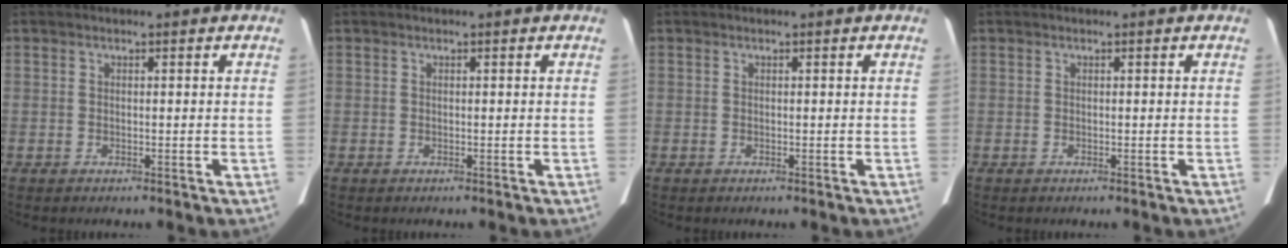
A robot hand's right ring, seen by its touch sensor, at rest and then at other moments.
{"total": 0.0}
{"total": 0.0}
{"total": 0.0}